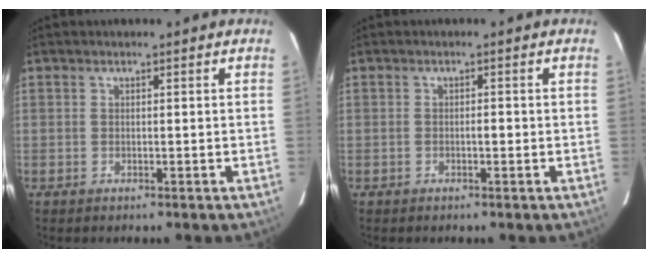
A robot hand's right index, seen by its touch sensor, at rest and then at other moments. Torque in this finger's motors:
{"motor_torque": [0.16, 0.05, 0.12, 0.02]}